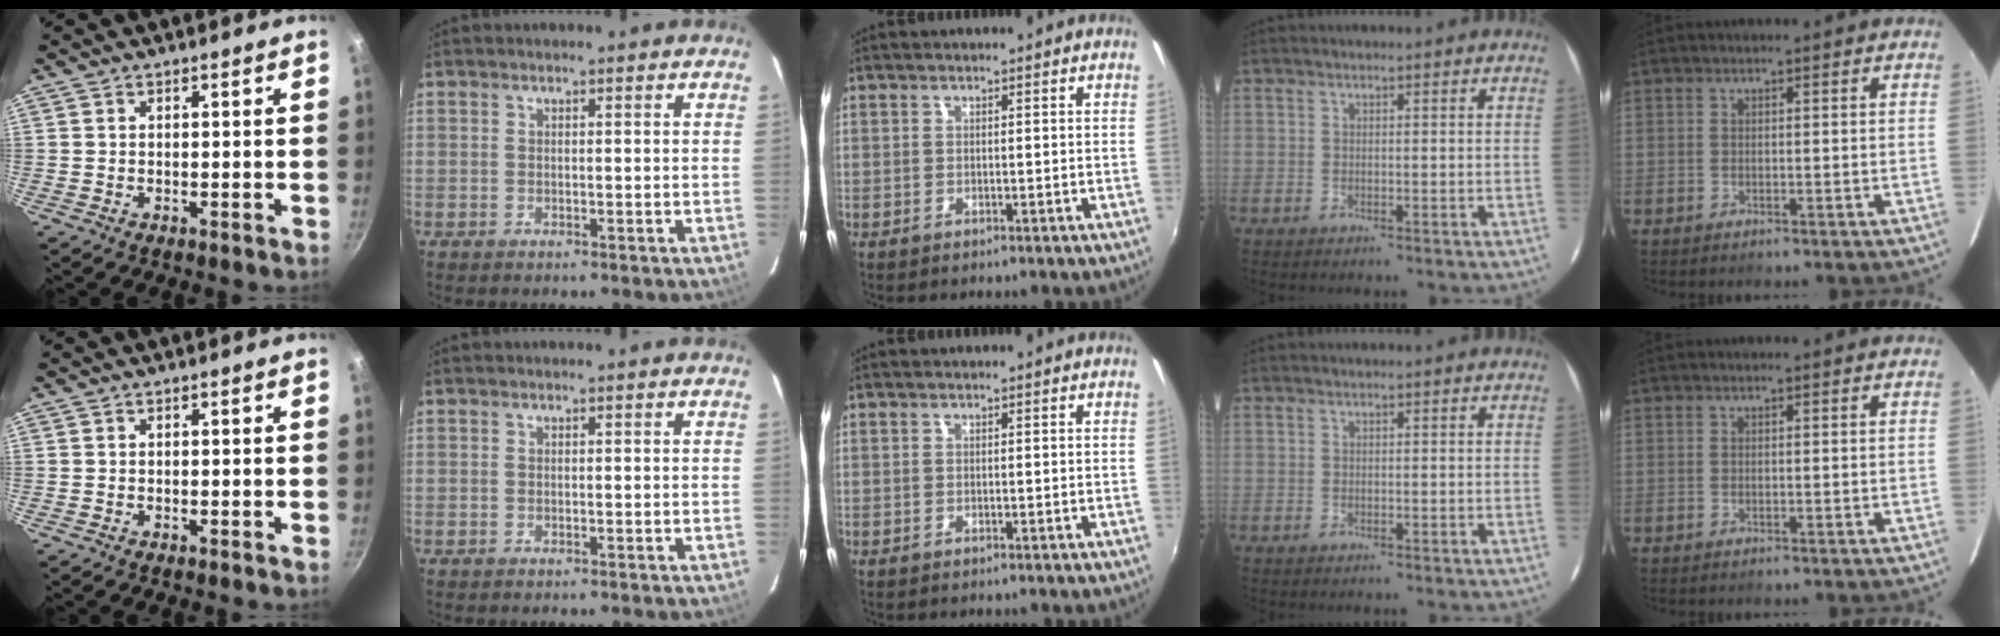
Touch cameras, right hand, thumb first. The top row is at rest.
{}